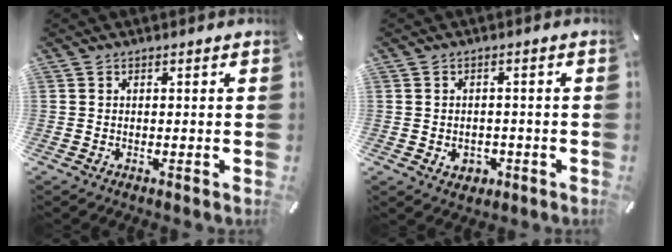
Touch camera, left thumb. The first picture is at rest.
{"total": 3.6, "force": [-1.0, 3.0, 1.7], "torque": [-0.013, -0.001, -0.020]}